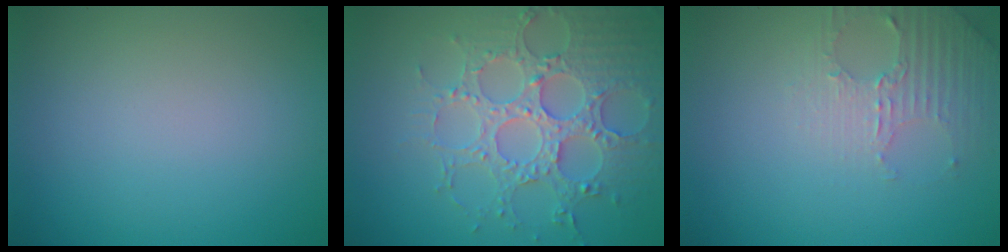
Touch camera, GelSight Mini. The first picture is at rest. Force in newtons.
{"total": 5.8, "press": 5.2, "slide": 2.5}
{"total": 3.0, "press": 2.9, "slide": 0.7}